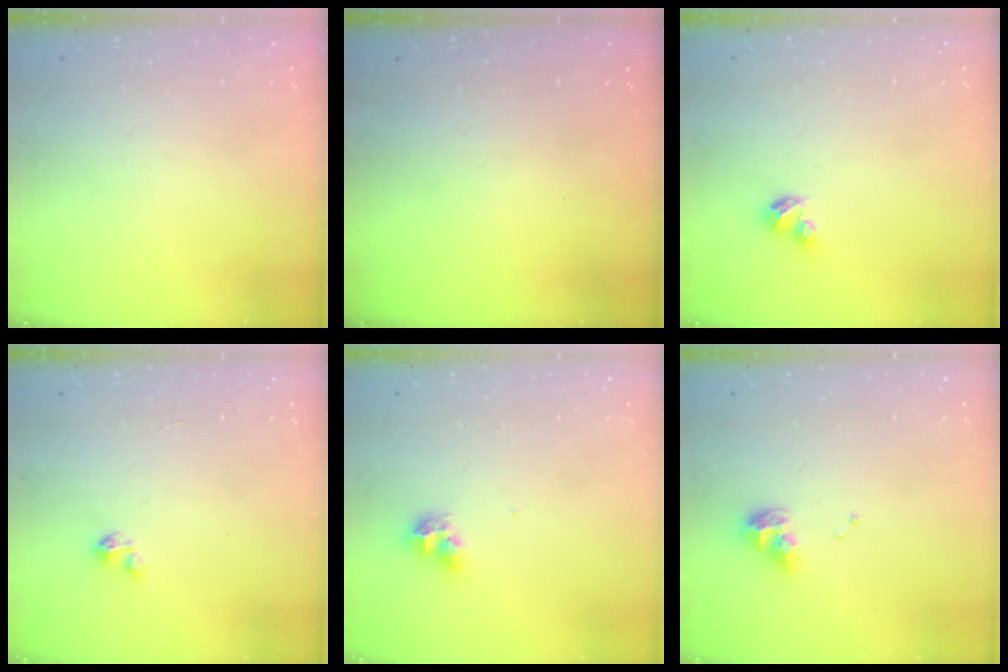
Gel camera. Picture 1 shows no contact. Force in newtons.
{"total": 0.0}
{"total": 2.9, "press": 2.8, "slide": 0.5}
{"total": 1.8, "press": 1.8, "slide": 0.1}
{"total": 7.1, "press": 7.1, "slide": 0.7}
{"total": 10.1, "press": 10.1, "slide": 1.0}